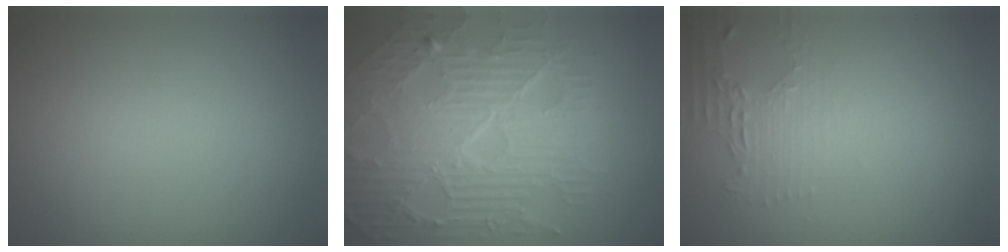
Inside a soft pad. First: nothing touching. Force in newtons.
{"total": 10.3, "press": 6.7, "slide": 7.8}
{"total": 2.3, "press": 1.7, "slide": 1.5}